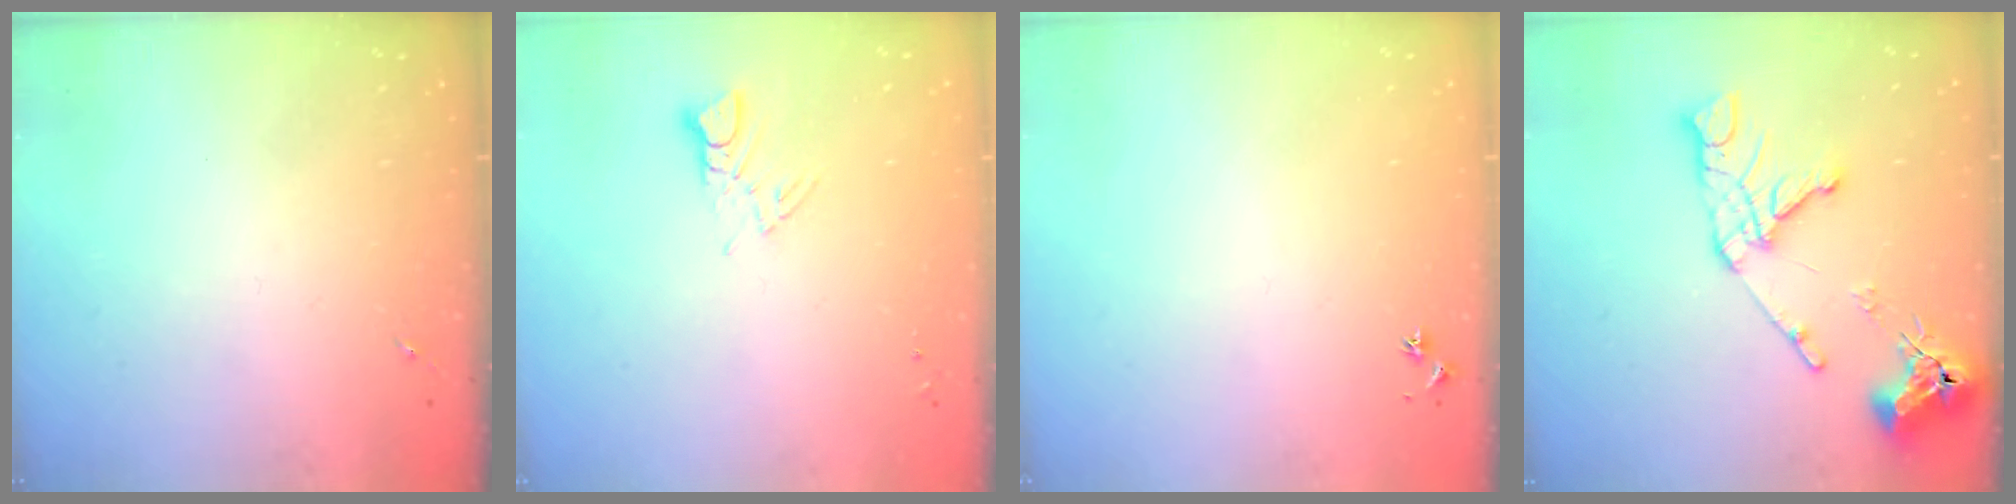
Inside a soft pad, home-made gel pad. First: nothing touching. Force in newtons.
{"total": 3.9, "press": 3.9, "slide": 0.4}
{"total": 2.9, "press": 2.8, "slide": 0.3}
{"total": 14.1, "press": 14.0, "slide": 1.6}